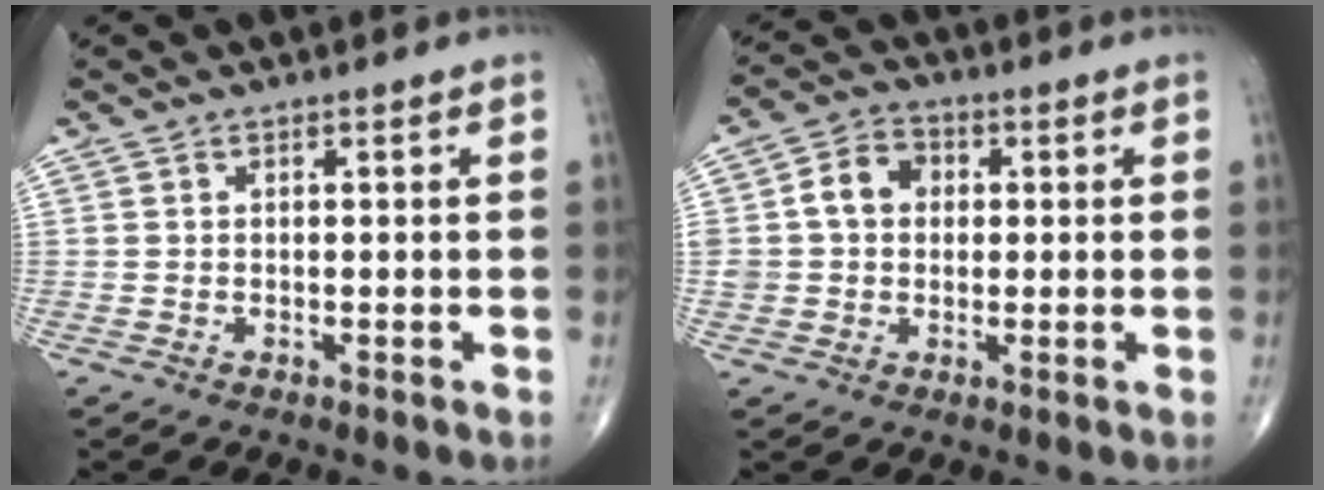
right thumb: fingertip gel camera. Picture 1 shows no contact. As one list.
[{"total": 7.9, "force": [0.9, 6.5, 4.4], "torque": [-0.060, 0.017, 0.010]}]